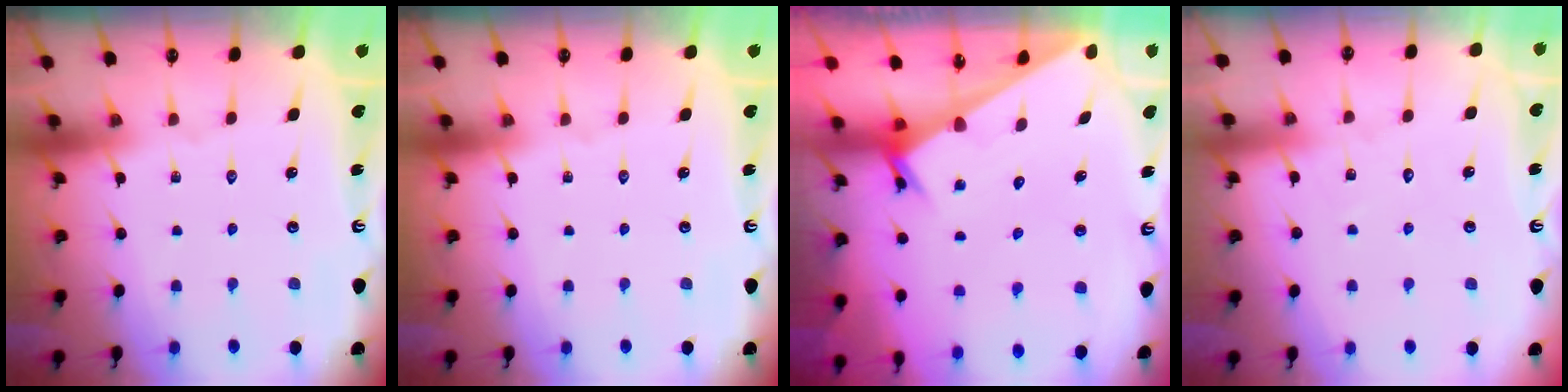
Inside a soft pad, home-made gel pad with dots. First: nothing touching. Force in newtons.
{"total": 0.0}
{"total": 2.5, "press": 2.5, "slide": 0.1}
{"total": 5.0, "press": 5.0, "slide": 0.5}